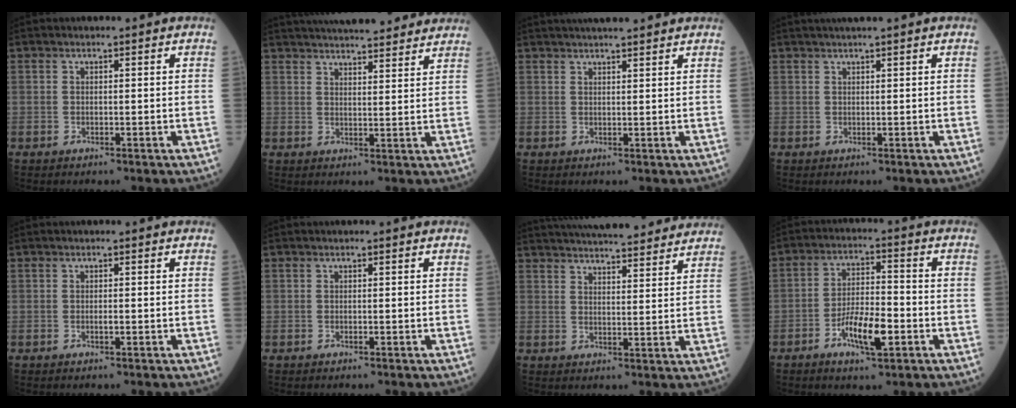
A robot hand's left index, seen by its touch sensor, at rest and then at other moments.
{"total": 17.6, "force": [15.9, 2.9, 6.9], "torque": [-0.103, 0.033, 0.214]}
{"total": 8.0, "force": [7.0, 0.8, 3.8], "torque": [-0.054, 0.030, 0.095]}
{"total": 2.9, "force": [2.4, -0.3, 1.6], "torque": [-0.015, 0.021, 0.040]}
{"total": 0.6, "force": [-0.2, 0.1, 0.5], "torque": [-0.011, -0.002, -0.005]}
{"total": 0.0}
{"total": 21.0, "force": [19.1, 3.2, 8.1], "torque": [-0.126, 0.026, 0.255]}
{"total": 7.8, "force": [-3.4, 2.0, 6.7], "torque": [-0.127, -0.003, -0.061]}